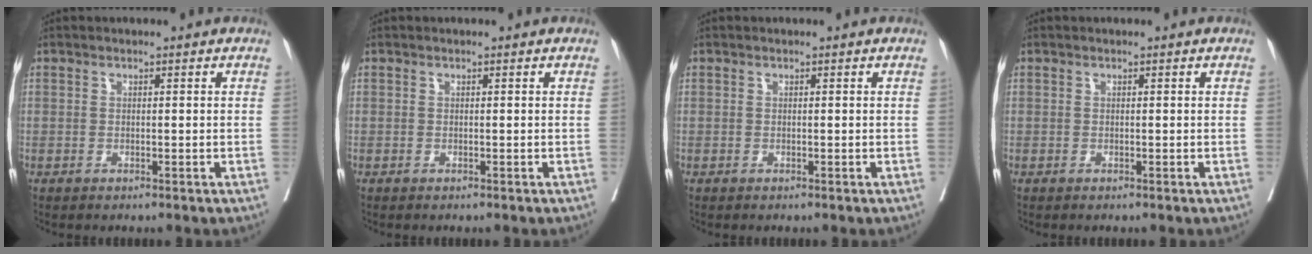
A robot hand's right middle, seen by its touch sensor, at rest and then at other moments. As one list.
[{"total": 0.0}, {"total": 0.0}, {"total": 0.0}]